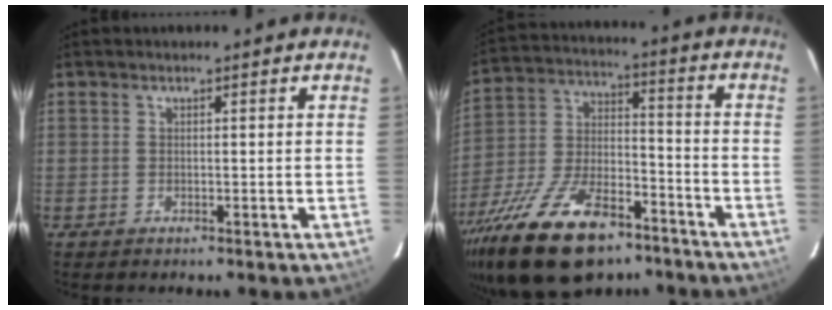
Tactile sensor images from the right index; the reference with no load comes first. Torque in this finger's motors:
{"motor_torque": [1.17, -0.97, 1.06, 0.21]}